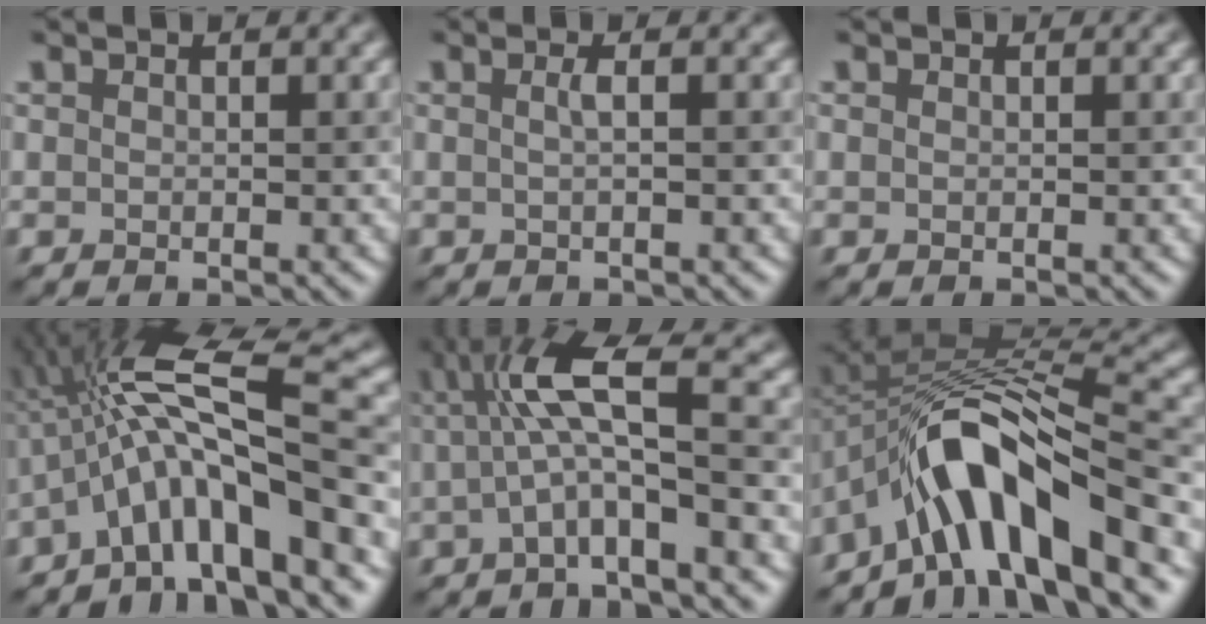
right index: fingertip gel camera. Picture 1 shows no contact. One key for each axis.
{"total": 1.3, "fx": 0.0, "fy": 0.2, "fz": 1.3, "tx": -0.020, "ty": 0.004, "tz": -0.004}
{"total": 0.0}
{"total": 12.4, "fx": -2.7, "fy": 2.8, "fz": 11.8, "tx": -0.185, "ty": 0.027, "tz": -0.050}
{"total": 6.6, "fx": -0.1, "fy": 1.1, "fz": 6.5, "tx": -0.111, "ty": 0.017, "tz": -0.011}
{"total": 11.3, "fx": -5.8, "fy": 3.4, "fz": 9.1, "tx": -0.131, "ty": 0.023, "tz": -0.105}